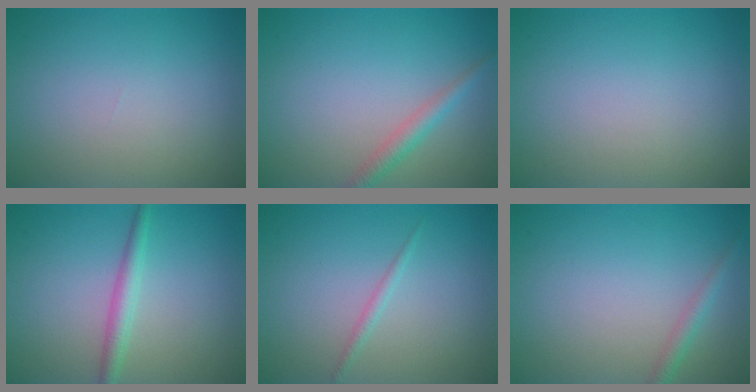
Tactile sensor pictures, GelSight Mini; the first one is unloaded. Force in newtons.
{"total": 2.0, "press": 2.0, "slide": 0.0}
{"total": 0.0}
{"total": 2.2, "press": 2.2, "slide": 0.1}
{"total": 0.9, "press": 0.9, "slide": 0.1}
{"total": 1.5, "press": 1.5, "slide": 0.1}